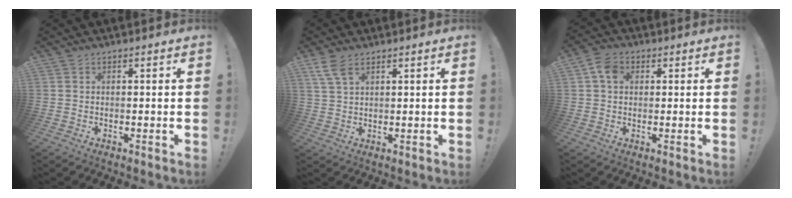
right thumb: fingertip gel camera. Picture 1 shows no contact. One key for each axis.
{"total": 5.1, "fx": 3.2, "fy": 2.1, "fz": 3.4, "tx": -0.064, "ty": -0.011, "tz": 0.061}
{"total": 6.0, "fx": 1.6, "fy": 4.3, "fz": 3.8, "tx": -0.068, "ty": 0.002, "tz": 0.030}